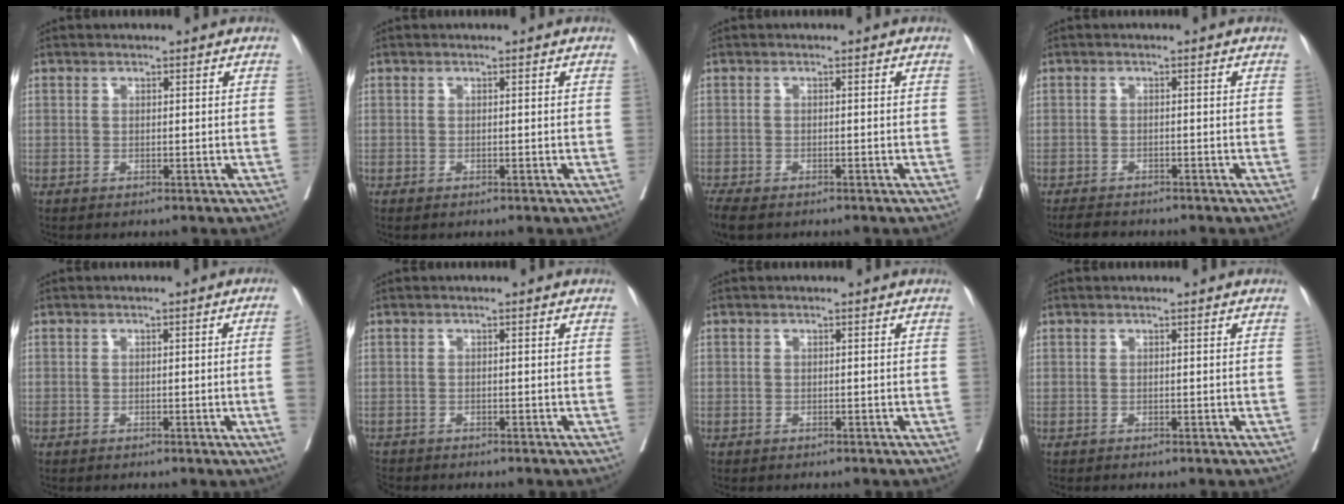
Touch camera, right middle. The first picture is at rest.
{"total": 0.0}
{"total": 6.3, "force": [-4.8, 2.3, 3.3], "torque": [-0.068, -0.017, -0.076]}
{"total": 3.4, "force": [-3.1, 1.1, 0.9], "torque": [-0.018, -0.009, -0.048]}
{"total": 3.1, "force": [-0.6, -0.6, 3.0], "torque": [-0.040, 0.001, -0.006]}
{"total": 3.0, "force": [-2.9, 0.7, 0.4], "torque": [-0.009, -0.009, -0.051]}
{"total": 0.5, "force": [-0.4, 0.4, 0.0], "torque": [-0.008, 0.002, -0.007]}
{"total": 0.0}